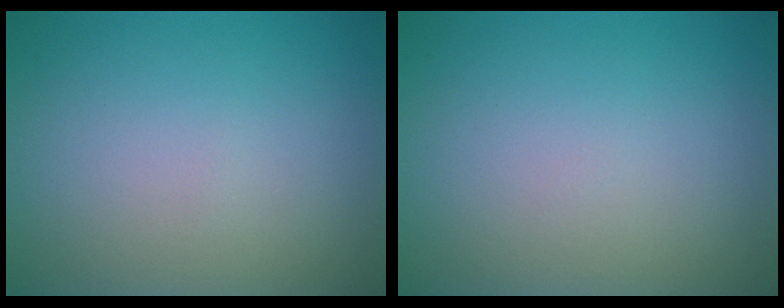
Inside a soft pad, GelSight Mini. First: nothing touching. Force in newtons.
{"total": 0.0}